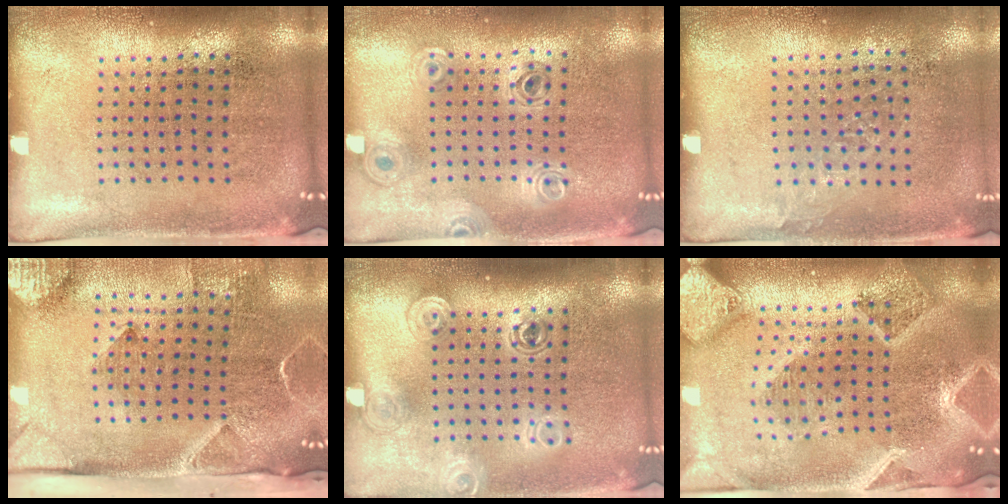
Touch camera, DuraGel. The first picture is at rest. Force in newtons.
{"total": 0.8, "press": 0.8, "slide": 0.1}
{"total": 0.9, "press": 0.8, "slide": 0.4}
{"total": 3.2, "press": 2.2, "slide": 2.3}
{"total": 1.4, "press": 1.2, "slide": 0.8}
{"total": 3.5, "press": 2.9, "slide": 2.0}